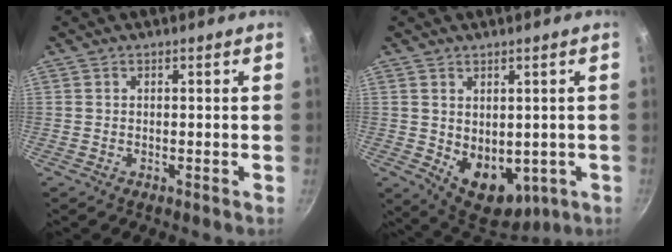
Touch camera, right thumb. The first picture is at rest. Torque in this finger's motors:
{"motor_torque": [-0.52, 0.92, 0.50, 0.57, 0.07]}